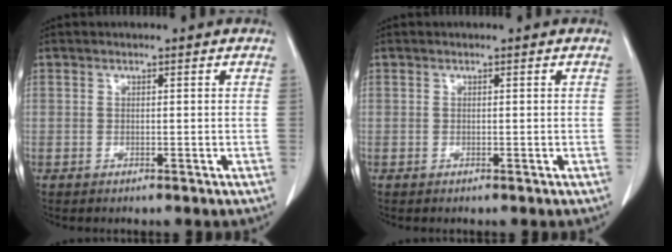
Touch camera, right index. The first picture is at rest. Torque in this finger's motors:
{"motor_torque": [0.00, 0.00, 0.00, 0.00]}